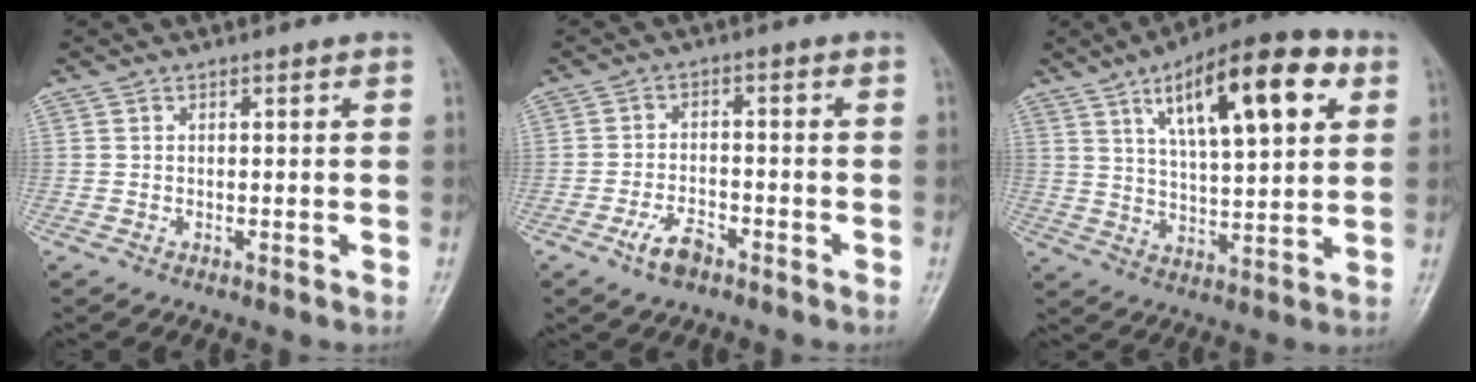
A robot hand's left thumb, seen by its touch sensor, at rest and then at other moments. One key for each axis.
{"total": 4.7, "fx": -3.1, "fy": 2.3, "fz": 2.7, "tx": -0.049, "ty": 0.018, "tz": -0.057}
{"total": 18.9, "fx": 7.8, "fy": 6.6, "fz": 15.9, "tx": -0.217, "ty": -0.011, "tz": 0.121}